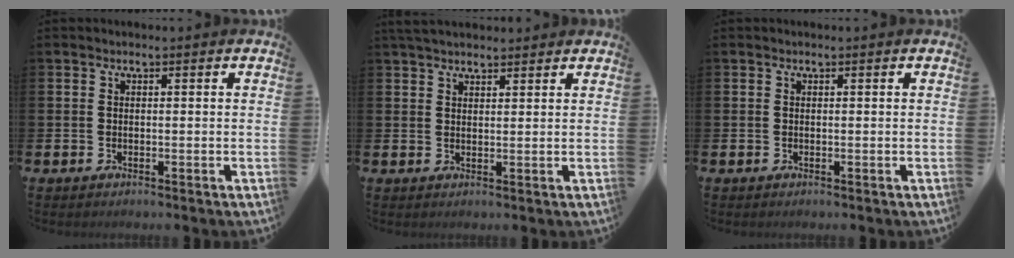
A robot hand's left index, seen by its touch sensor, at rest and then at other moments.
{"total": 3.3, "force": [3.0, 0.9, 0.8], "torque": [-0.009, -0.011, 0.054]}
{"total": 0.0}